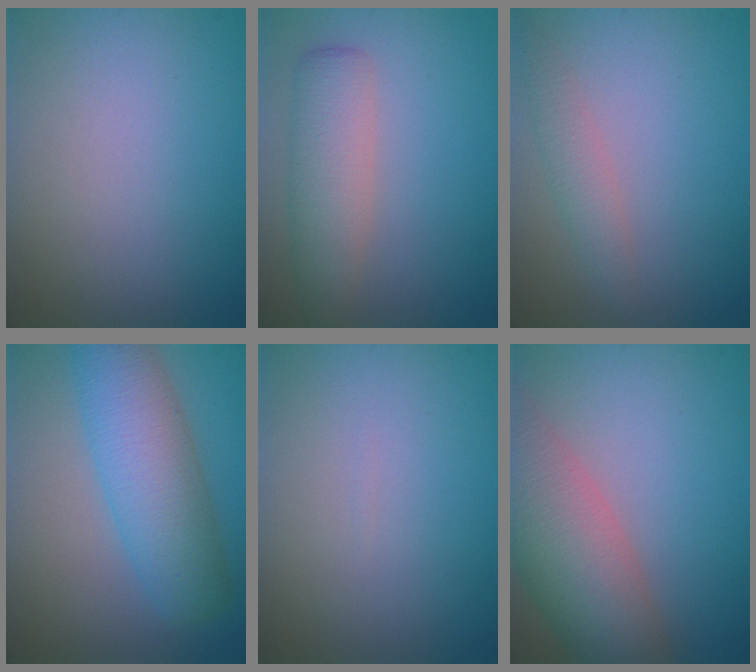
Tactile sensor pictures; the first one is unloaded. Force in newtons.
{"total": 4.4, "press": 4.4, "slide": 0.4}
{"total": 2.0, "press": 2.0, "slide": 0.1}
{"total": 7.5, "press": 7.5, "slide": 0.2}
{"total": 0.0}
{"total": 8.9, "press": 8.9, "slide": 0.4}